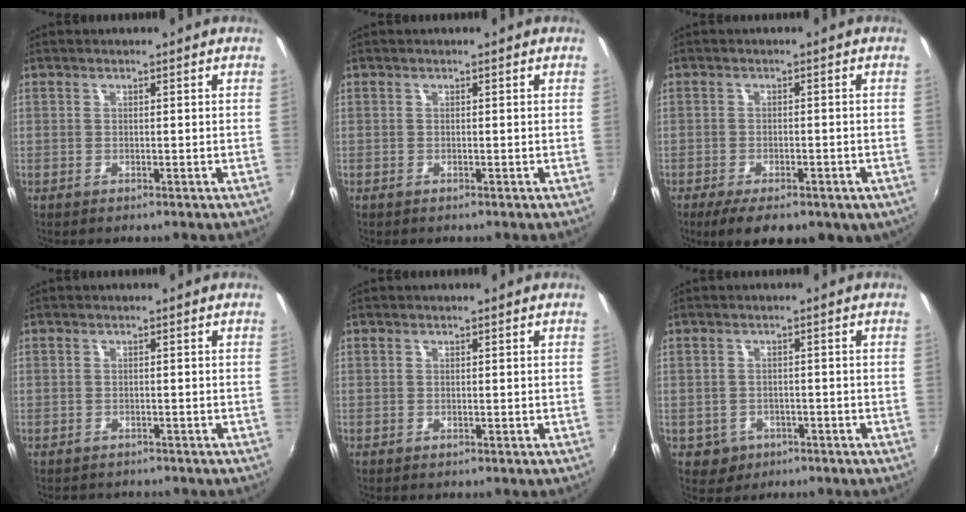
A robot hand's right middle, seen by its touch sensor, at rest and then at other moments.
{"total": 0.0}
{"total": 10.4, "force": [-6.2, 4.6, 7.0], "torque": [-0.144, -0.034, -0.083]}
{"total": 1.6, "force": [-1.3, 1.0, 0.0], "torque": [-0.007, 0.000, -0.021]}
{"total": 0.0}
{"total": 4.1, "force": [-1.6, 3.7, 0.9], "torque": [-0.031, 0.003, -0.017]}